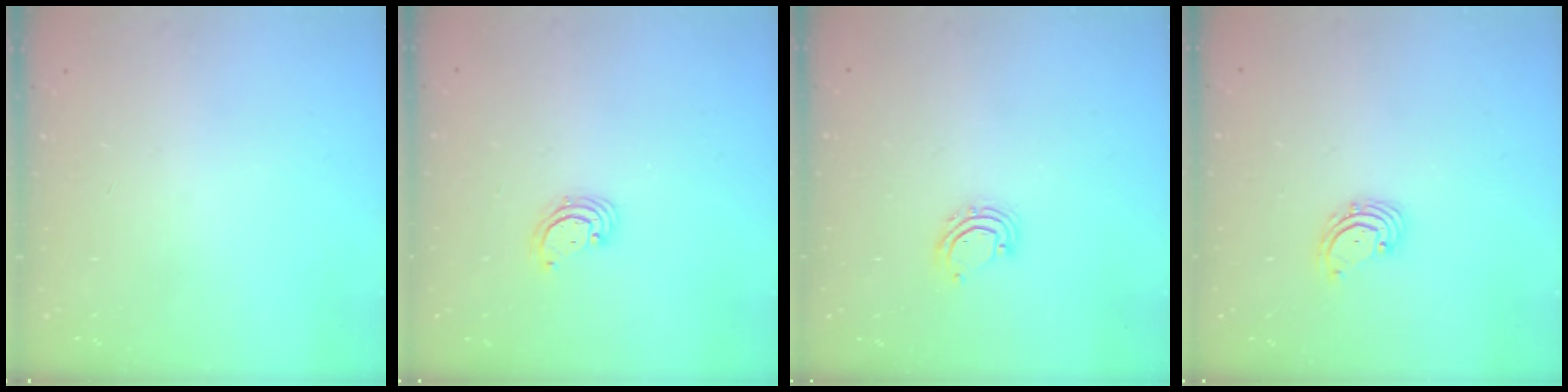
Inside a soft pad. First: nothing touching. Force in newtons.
{"total": 3.5, "press": 3.5, "slide": 0.1}
{"total": 5.6, "press": 5.6, "slide": 0.4}
{"total": 2.6, "press": 2.5, "slide": 0.6}